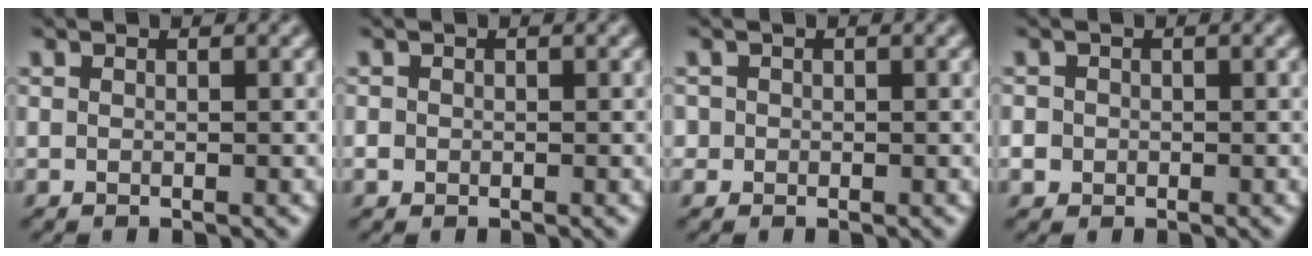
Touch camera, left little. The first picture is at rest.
{"total": 0.8, "force": [-0.2, 0.8, 0.2], "torque": [0.000, -0.002, -0.005]}
{"total": 1.0, "force": [-0.1, 1.0, 0.2], "torque": [0.003, -0.001, -0.003]}
{"total": 2.3, "force": [-0.4, 2.2, 0.6], "torque": [-0.009, 0.011, -0.017]}